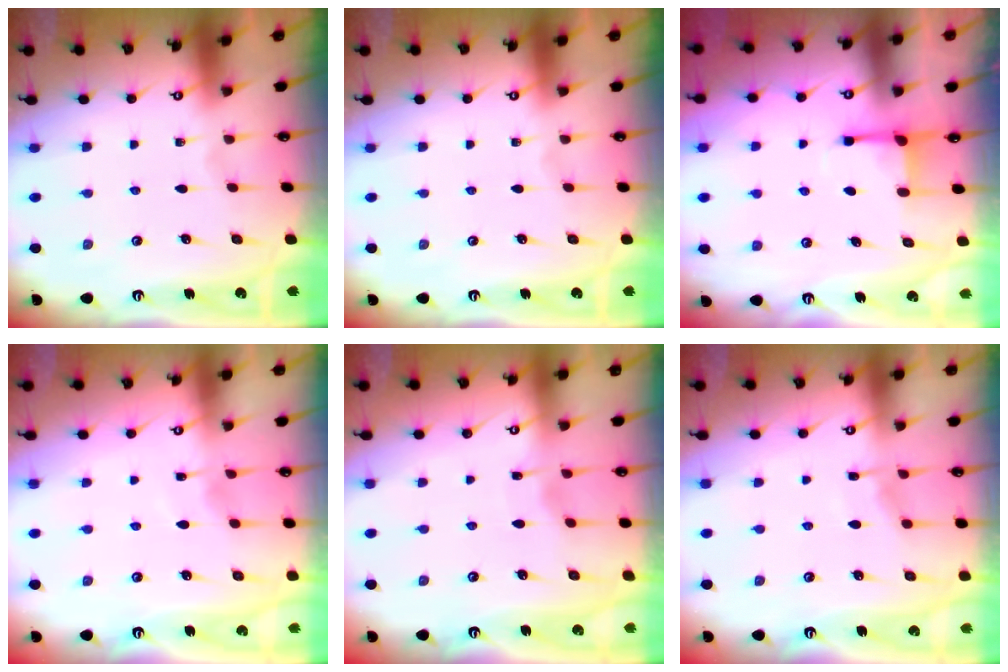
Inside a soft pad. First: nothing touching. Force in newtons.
{"total": 0.0}
{"total": 3.0, "press": 3.0, "slide": 0.4}
{"total": 3.5, "press": 3.5, "slide": 0.5}
{"total": 2.6, "press": 2.6, "slide": 0.3}
{"total": 4.8, "press": 4.7, "slide": 0.5}